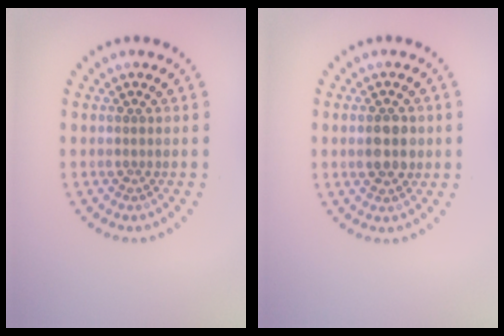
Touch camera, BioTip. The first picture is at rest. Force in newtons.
{"total": 2.8, "press": 2.8, "slide": 0.1}